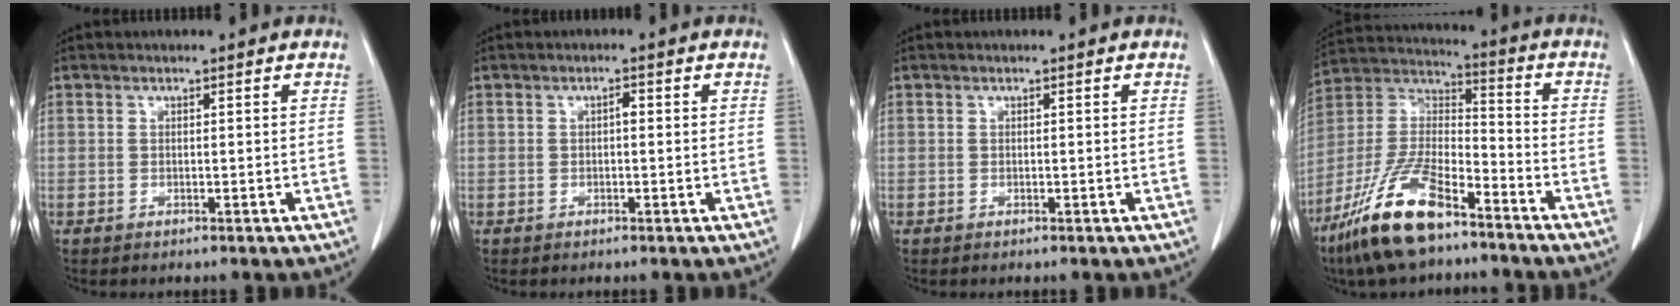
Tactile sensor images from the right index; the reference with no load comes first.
{"total": 0.9, "force": [0.0, 0.4, 0.8], "torque": [-0.014, 0.003, -0.001]}
{"total": 0.0}
{"total": 15.7, "force": [-10.7, 4.6, 10.5], "torque": [-0.221, -0.001, -0.201]}